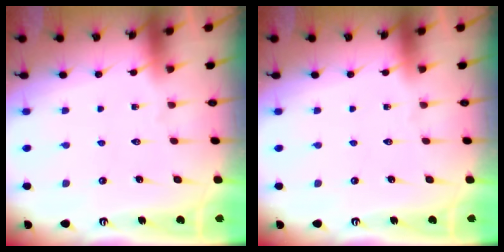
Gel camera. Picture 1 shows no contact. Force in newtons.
{"total": 0.0}